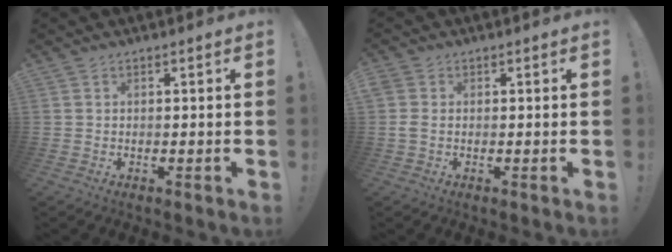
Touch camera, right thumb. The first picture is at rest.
{"total": 2.8, "force": [0.0, 2.0, 2.0], "torque": [-0.036, 0.007, 0.003]}